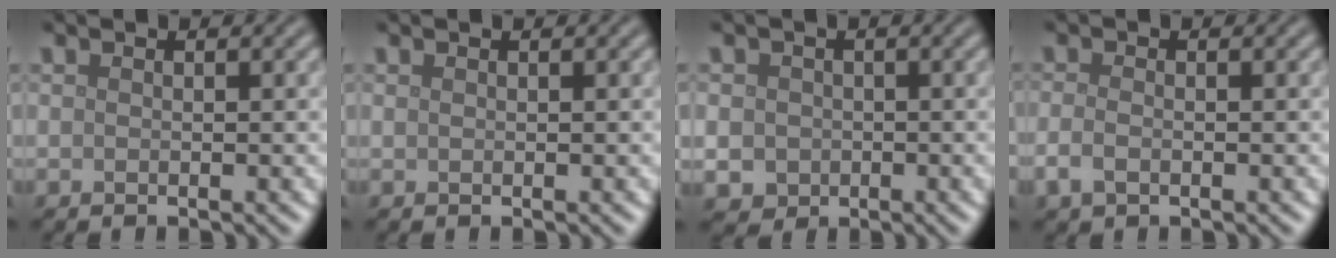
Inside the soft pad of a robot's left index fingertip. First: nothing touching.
{"total": 0.0}
{"total": 2.8, "force": [-0.2, 2.7, 0.9], "torque": [-0.007, -0.002, -0.007]}
{"total": 1.8, "force": [-0.7, 1.1, 1.3], "torque": [-0.031, -0.005, -0.018]}